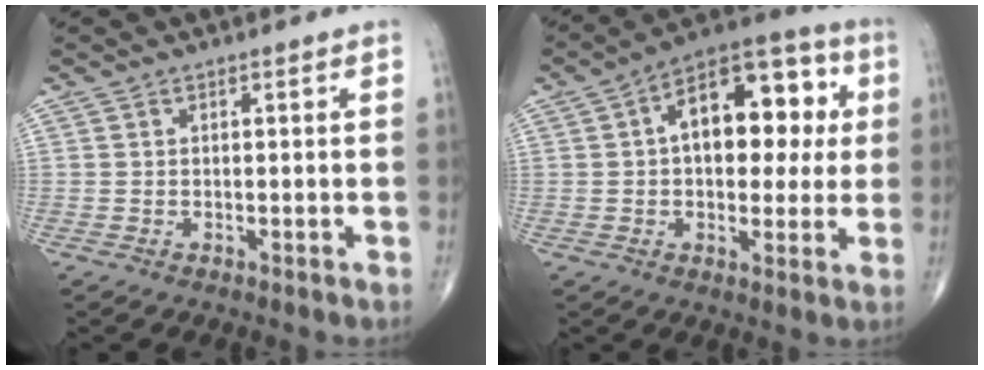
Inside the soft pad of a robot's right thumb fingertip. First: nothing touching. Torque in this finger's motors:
{"motor_torque": [0.62, 3.51, 1.65, 0.39, 0.14]}